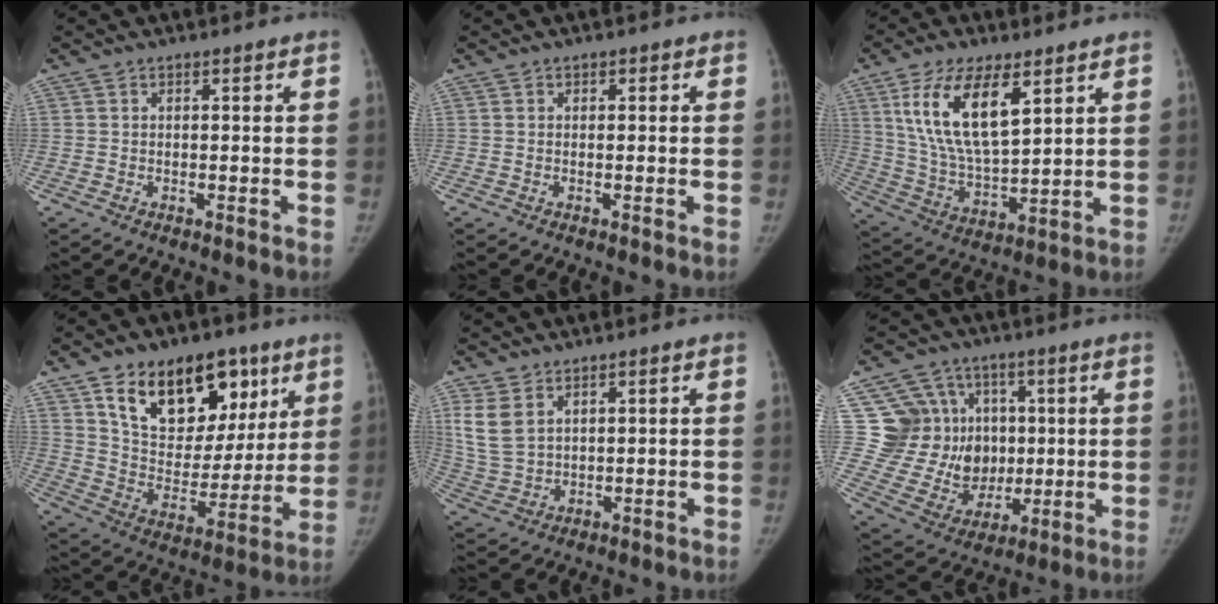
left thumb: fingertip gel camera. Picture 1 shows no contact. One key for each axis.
{"total": 0.7, "fx": 0.2, "fy": 0.7, "fz": 0.1, "tx": 0.008, "ty": 0.002, "tz": 0.000}
{"total": 16.3, "fx": 7.2, "fy": 7.1, "fz": 12.8, "tx": -0.228, "ty": -0.029, "tz": 0.145}
{"total": 22.9, "fx": 12.0, "fy": 14.2, "fz": 13.5, "tx": -0.159, "ty": -0.029, "tz": 0.201}
{"total": 7.6, "fx": 3.5, "fy": 5.1, "fz": 4.4, "tx": -0.089, "ty": -0.008, "tz": 0.085}
{"total": 17.2, "fx": 3.0, "fy": 14.9, "fz": 8.0, "tx": -0.088, "ty": 0.003, "tz": 0.079}